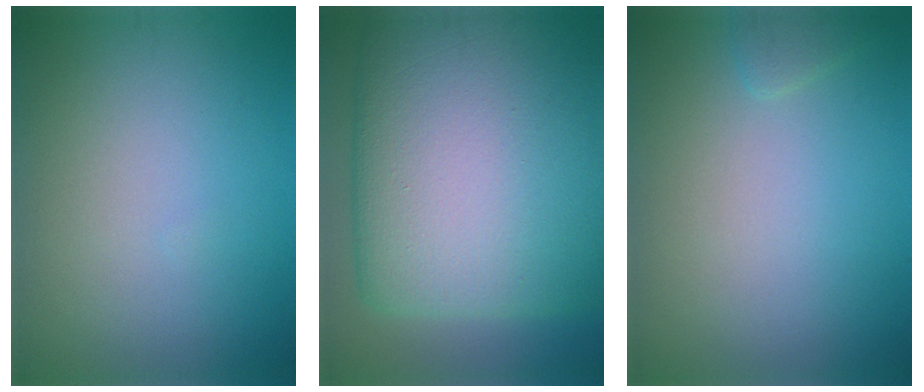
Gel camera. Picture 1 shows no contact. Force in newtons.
{"total": 22.1, "press": 22.1, "slide": 0.7}
{"total": 0.9, "press": 0.9, "slide": 0.1}